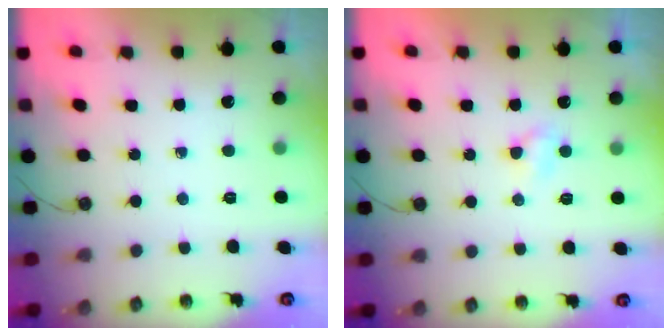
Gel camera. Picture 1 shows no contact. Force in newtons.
{"total": 3.2, "press": 3.1, "slide": 0.5}